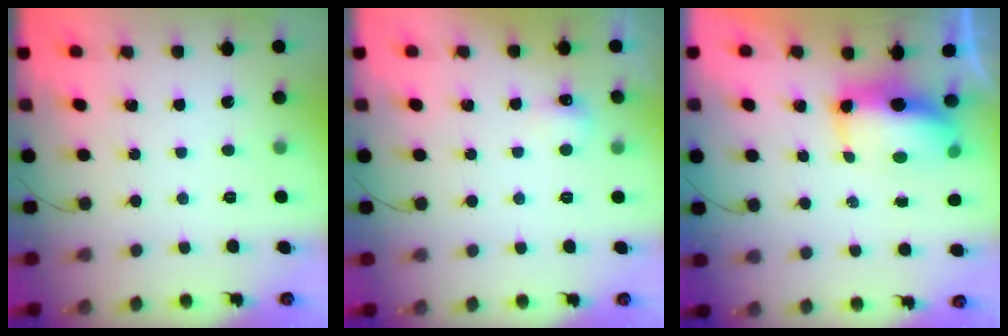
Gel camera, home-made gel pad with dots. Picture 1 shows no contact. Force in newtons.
{"total": 3.9, "press": 3.7, "slide": 1.0}
{"total": 9.8, "press": 9.5, "slide": 2.1}